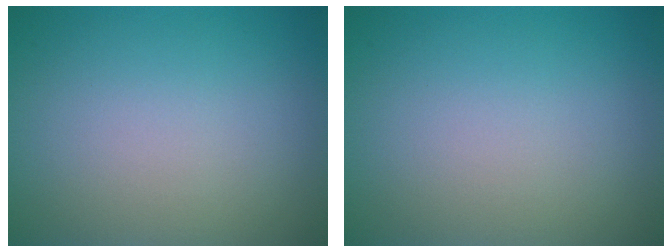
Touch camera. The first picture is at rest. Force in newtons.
{"total": 0.0}